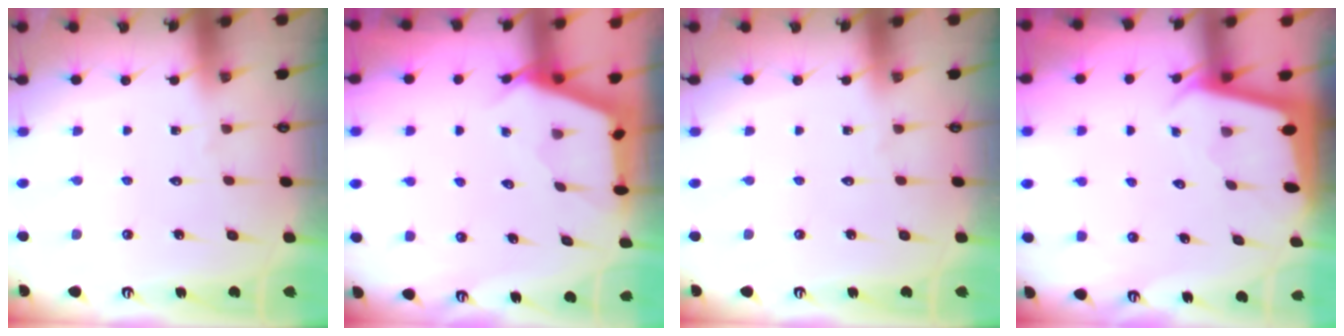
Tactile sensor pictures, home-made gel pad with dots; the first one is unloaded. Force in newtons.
{"total": 3.0, "press": 3.0, "slide": 0.3}
{"total": 0.0}
{"total": 1.9, "press": 1.9, "slide": 0.1}